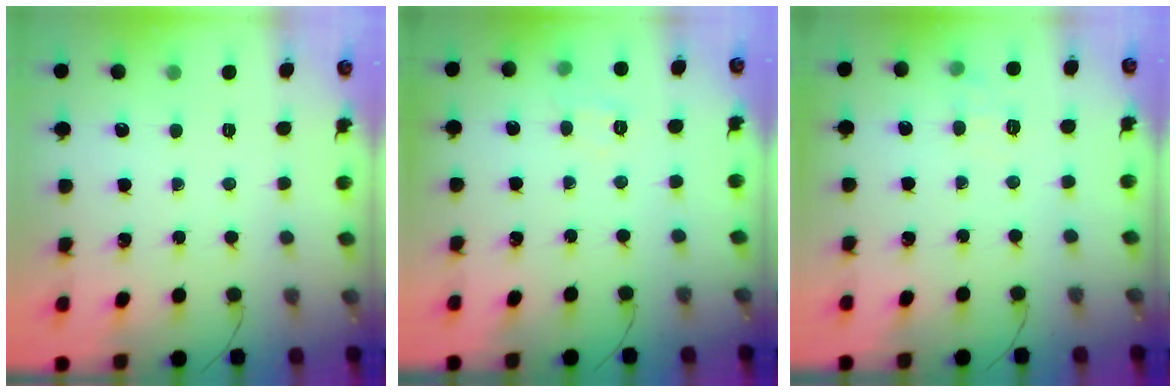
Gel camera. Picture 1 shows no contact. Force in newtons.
{"total": 6.5, "press": 6.4, "slide": 1.1}
{"total": 5.9, "press": 5.6, "slide": 1.6}